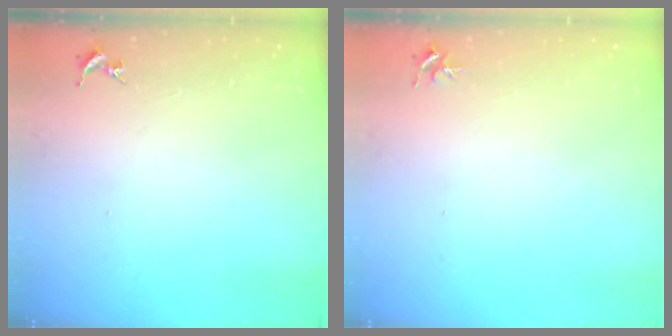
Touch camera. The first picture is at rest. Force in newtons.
{"total": 3.5, "press": 3.5, "slide": 0.3}